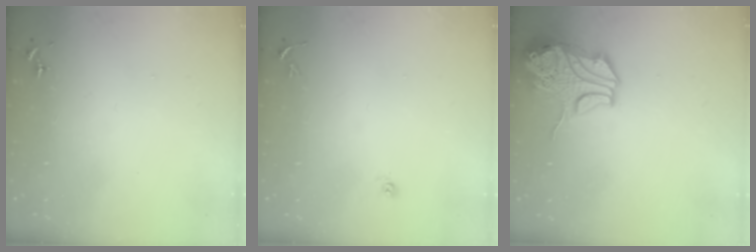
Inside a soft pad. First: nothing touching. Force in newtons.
{"total": 3.4, "press": 3.4, "slide": 0.3}
{"total": 13.5, "press": 13.4, "slide": 2.1}